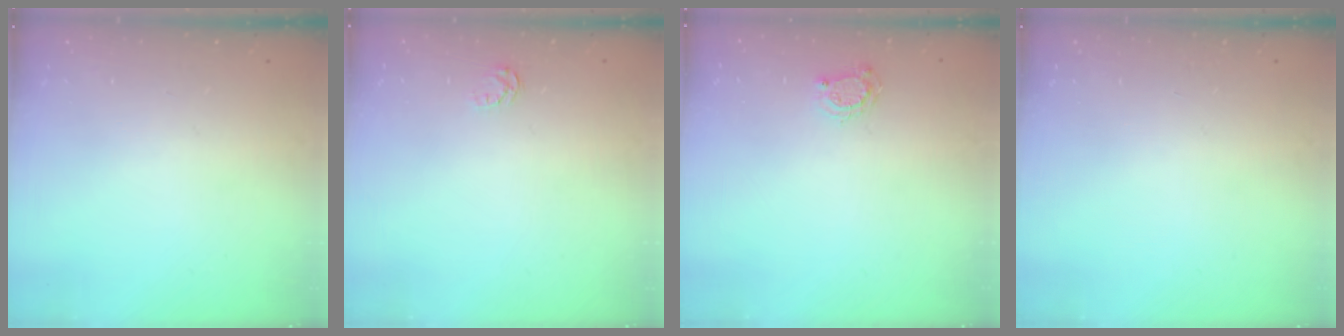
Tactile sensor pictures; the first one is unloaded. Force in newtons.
{"total": 2.6, "press": 2.6, "slide": 0.4}
{"total": 3.2, "press": 3.2, "slide": 0.4}
{"total": 0.0}